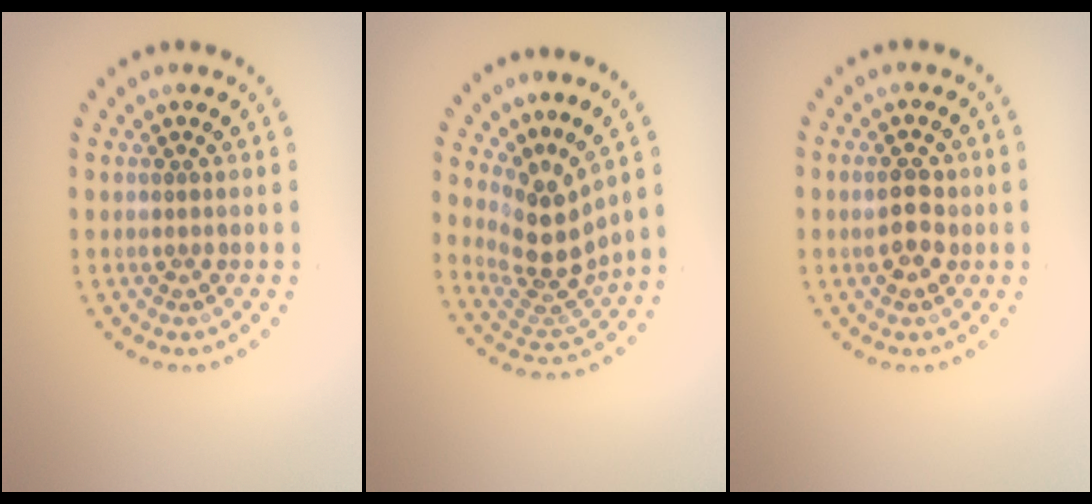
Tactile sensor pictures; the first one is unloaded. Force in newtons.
{"total": 3.9, "press": 2.7, "slide": 2.8}
{"total": 2.8, "press": 2.8, "slide": 0.1}